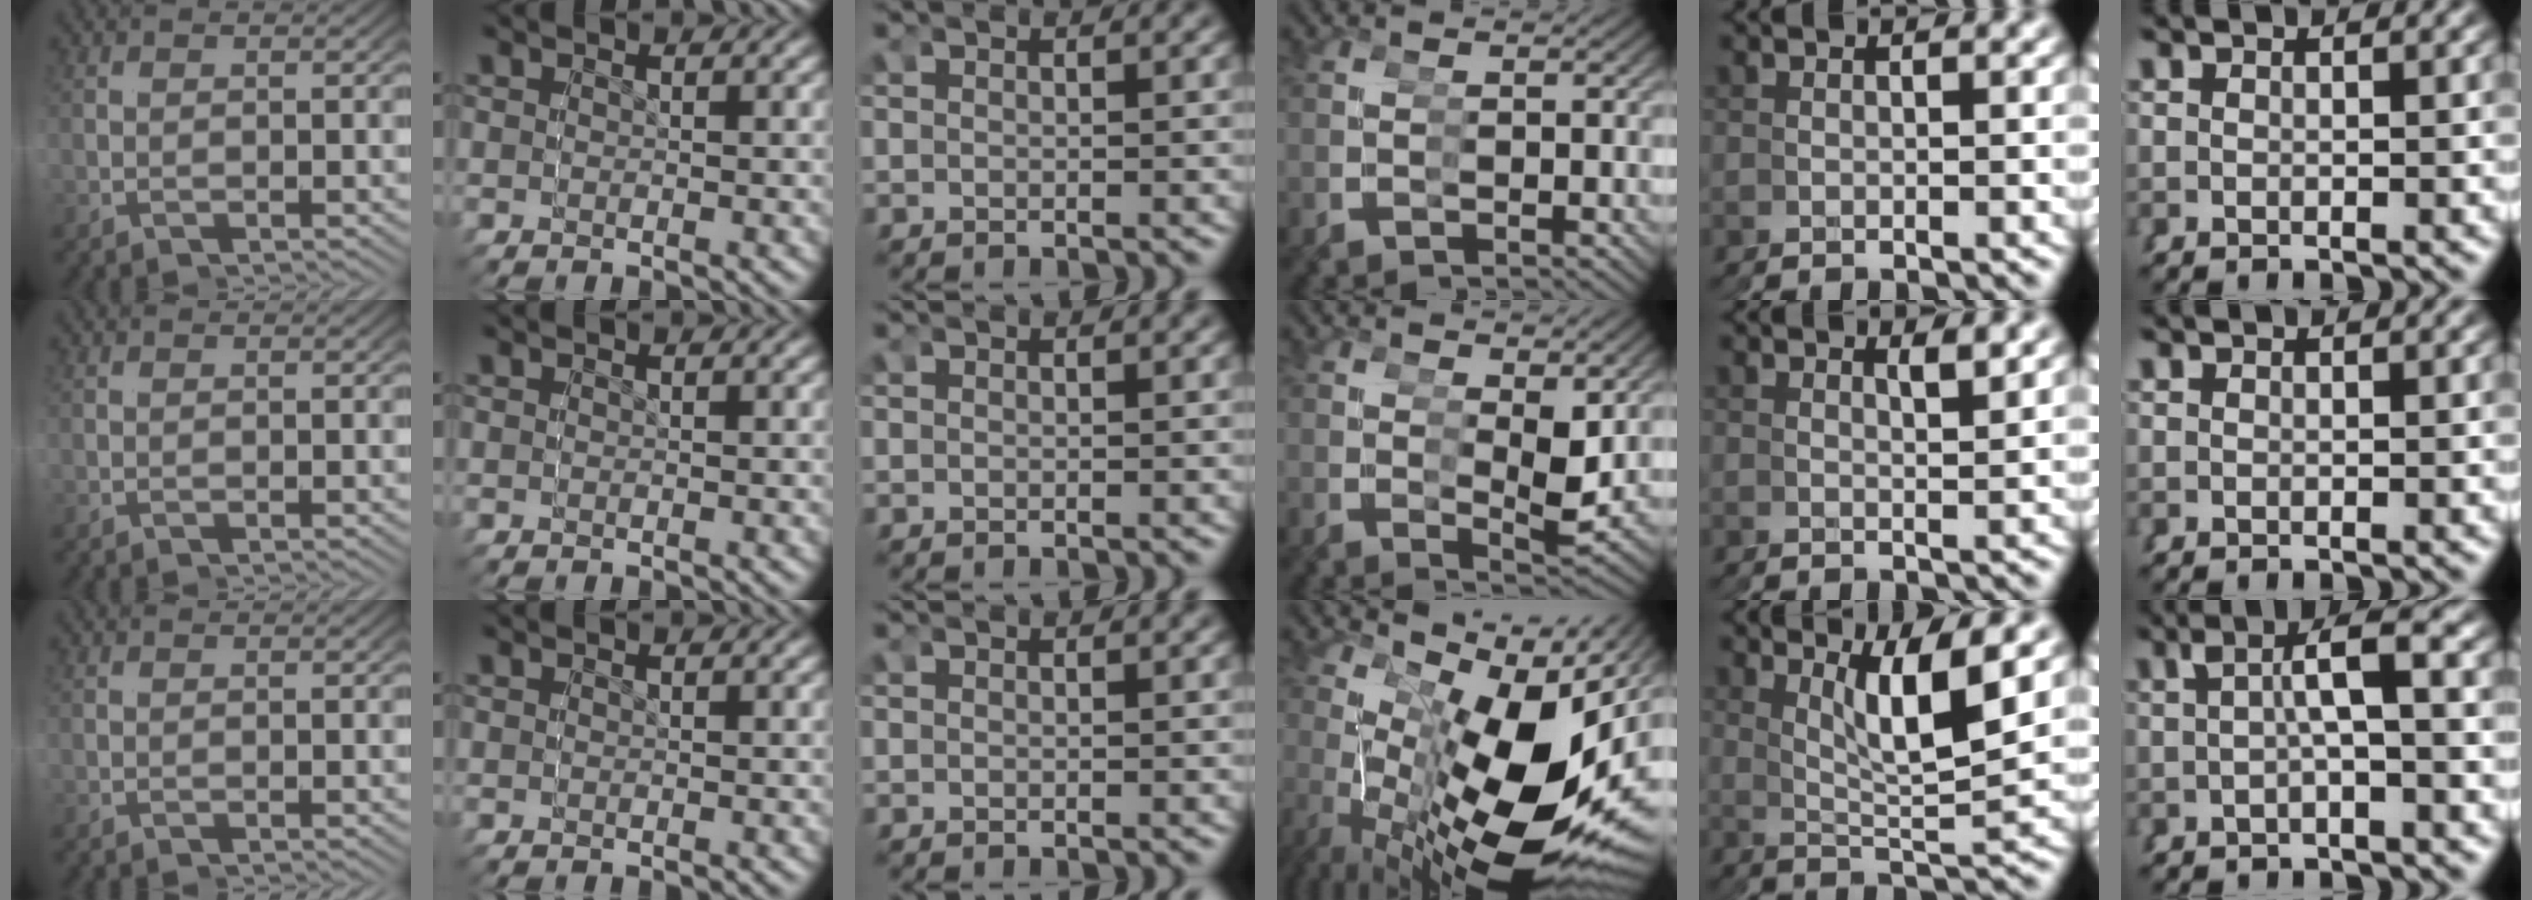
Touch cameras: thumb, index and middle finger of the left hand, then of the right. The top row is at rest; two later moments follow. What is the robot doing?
{"motion": "grasp_and_lifting", "object": "cubes"}